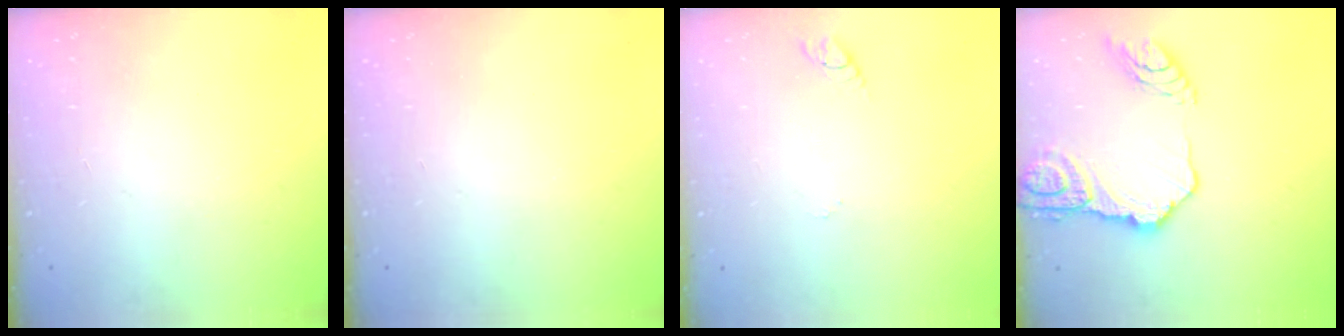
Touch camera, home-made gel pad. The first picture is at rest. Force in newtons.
{"total": 0.0}
{"total": 3.1, "press": 3.1, "slide": 0.3}
{"total": 16.6, "press": 16.5, "slide": 1.8}